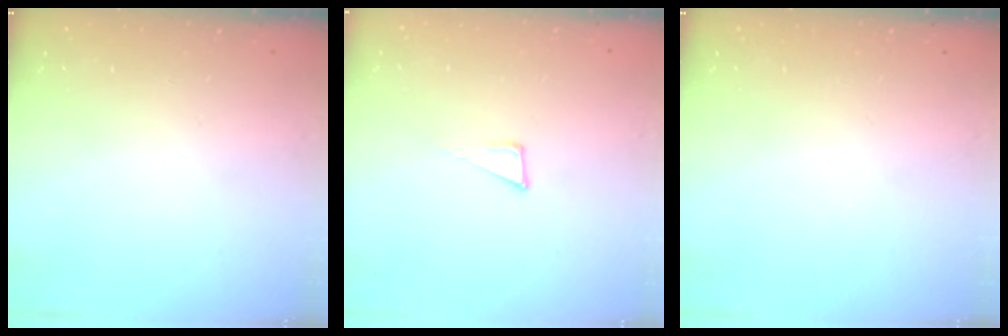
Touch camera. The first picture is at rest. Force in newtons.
{"total": 6.3, "press": 6.1, "slide": 1.2}
{"total": 0.0}